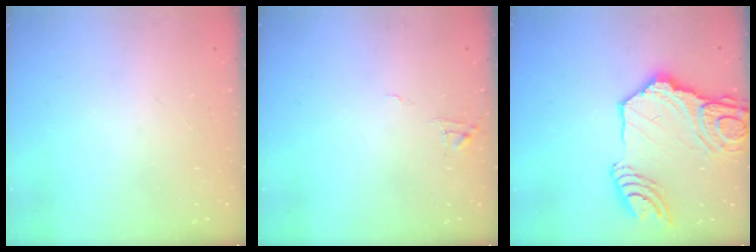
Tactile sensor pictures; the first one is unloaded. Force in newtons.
{"total": 4.9, "press": 4.9, "slide": 0.5}
{"total": 21.3, "press": 21.2, "slide": 2.6}